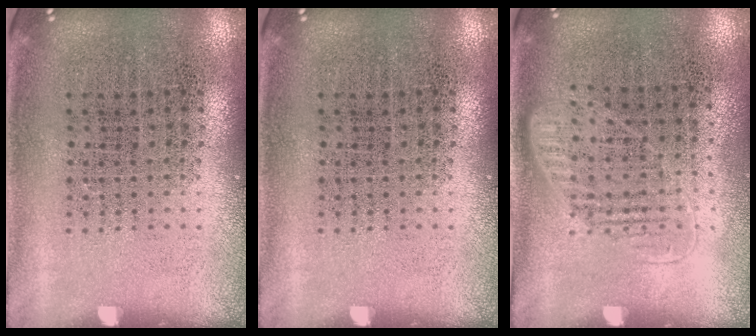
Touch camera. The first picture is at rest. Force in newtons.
{"total": 0.0}
{"total": 1.2, "press": 1.0, "slide": 0.7}